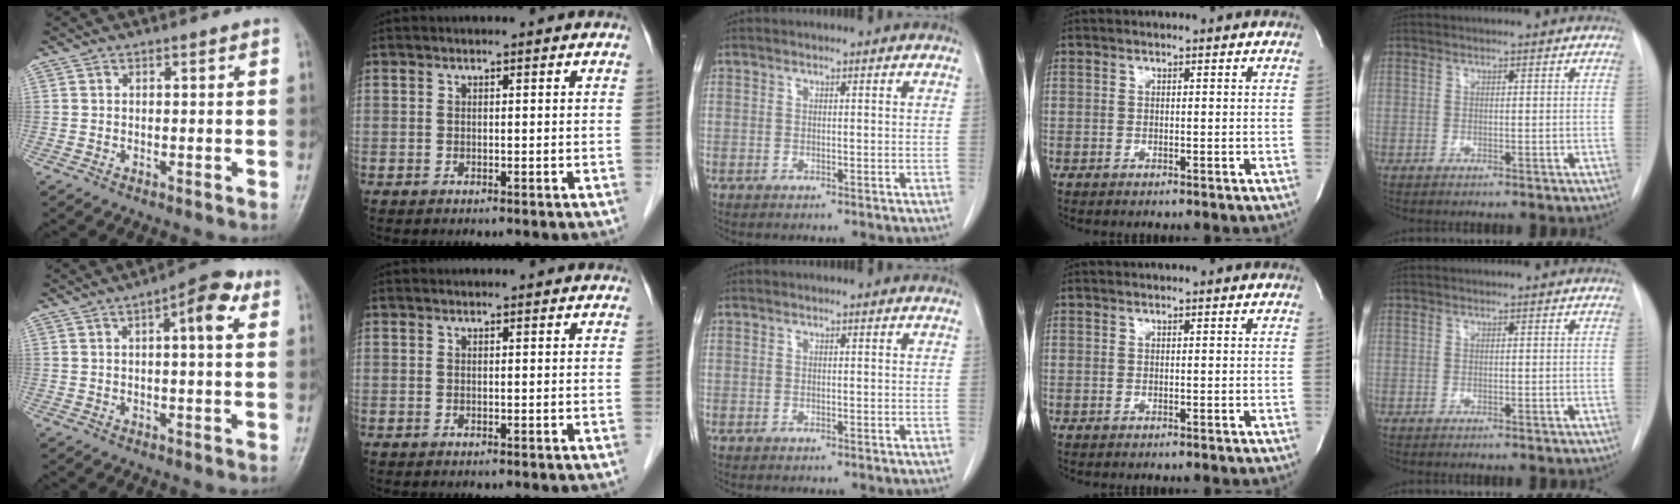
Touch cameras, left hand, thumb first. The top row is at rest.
{"thumb": {"total": 7.3, "force": [2.5, 2.2, 6.5], "torque": [-0.083, 0.012, 0.026]}, "index": {"total": 1.8, "force": [1.7, 0.3, 0.5], "torque": [-0.013, 0.019, 0.021]}}